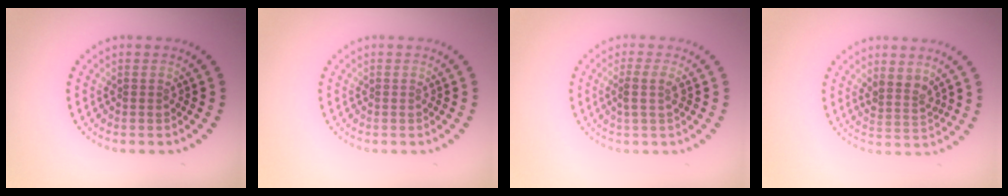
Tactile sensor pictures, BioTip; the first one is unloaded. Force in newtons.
{"total": 0.0}
{"total": 1.7, "press": 1.5, "slide": 1.0}
{"total": 2.3, "press": 1.8, "slide": 1.4}